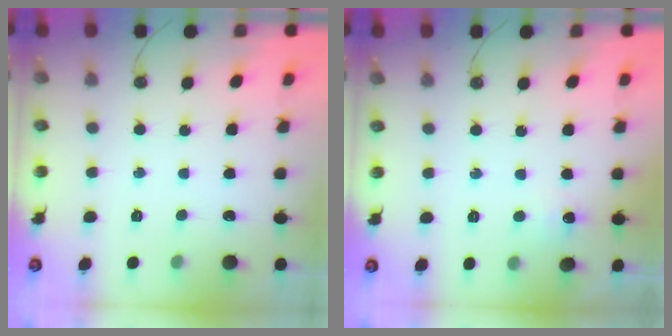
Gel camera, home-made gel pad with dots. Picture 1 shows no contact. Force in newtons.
{"total": 3.9, "press": 3.8, "slide": 0.5}